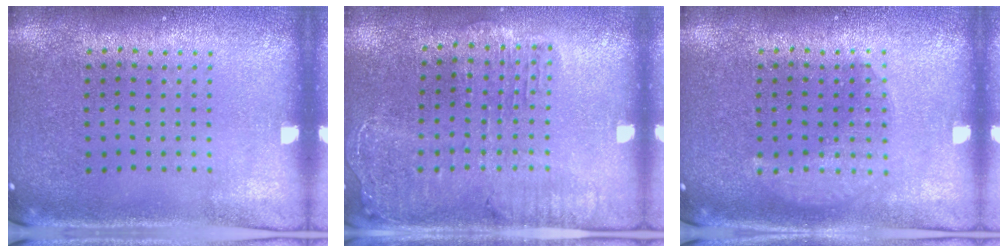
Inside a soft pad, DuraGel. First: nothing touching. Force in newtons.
{"total": 1.7, "press": 1.6, "slide": 0.6}
{"total": 1.7, "press": 1.7, "slide": 0.4}